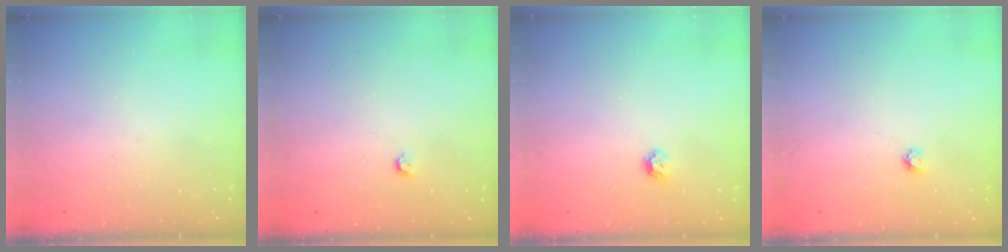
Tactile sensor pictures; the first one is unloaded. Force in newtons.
{"total": 3.4, "press": 3.4, "slide": 0.6}
{"total": 5.9, "press": 5.8, "slide": 0.9}
{"total": 3.4, "press": 3.4, "slide": 0.3}